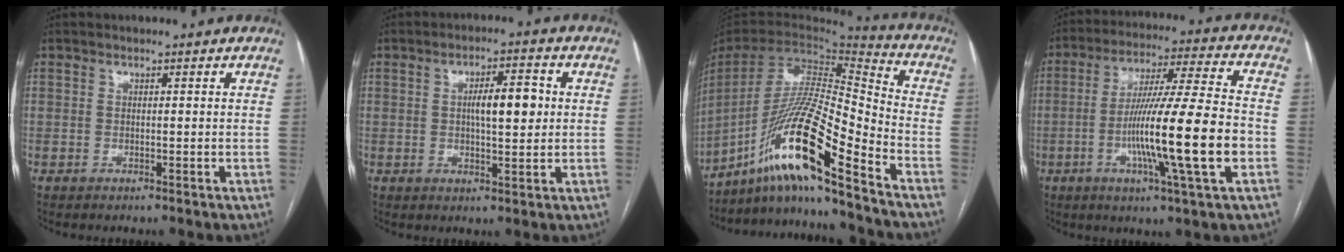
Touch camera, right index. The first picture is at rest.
{"total": 6.4, "force": [0.8, 1.8, 6.1], "torque": [-0.099, 0.011, 0.014]}
{"total": 19.4, "force": [-13.2, 0.3, 14.2], "torque": [-0.298, -0.010, -0.248]}
{"total": 17.5, "force": [-4.1, -0.5, 17.0], "torque": [-0.298, -0.009, -0.076]}